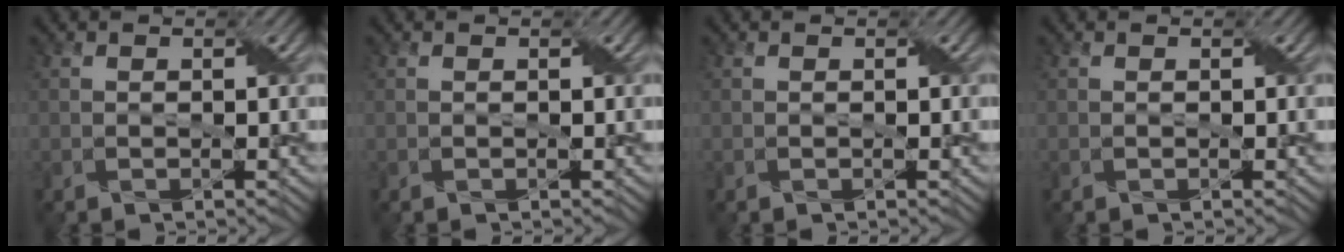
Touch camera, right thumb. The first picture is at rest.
{"total": 0.0}
{"total": 0.0}
{"total": 0.0}